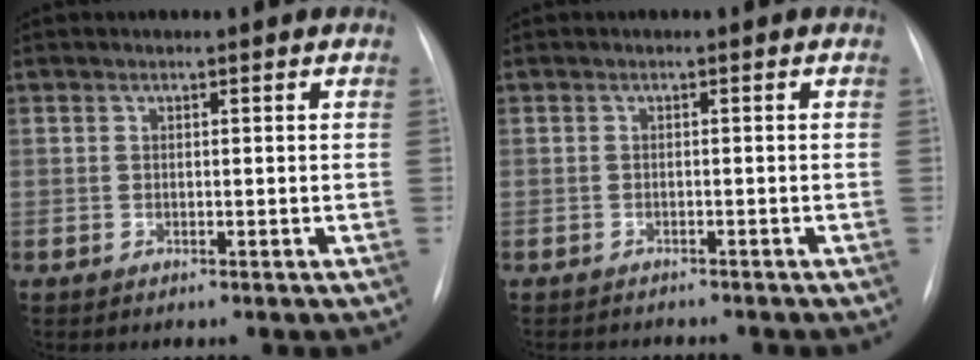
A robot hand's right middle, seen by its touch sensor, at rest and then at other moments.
{"total": 3.8, "force": [-3.6, 0.8, 1.0], "torque": [-0.008, -0.005, -0.045]}